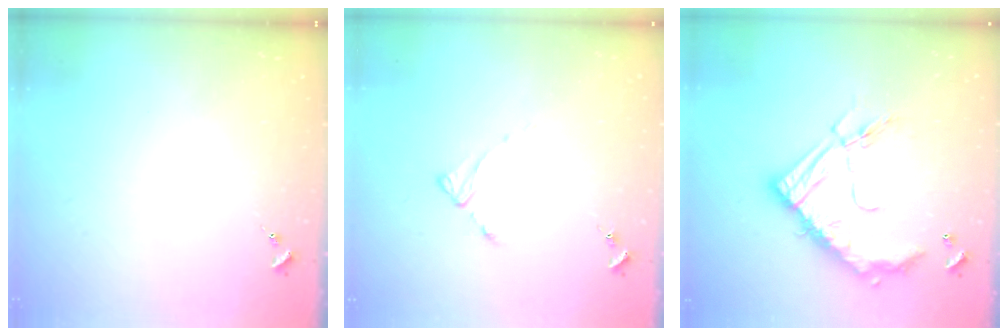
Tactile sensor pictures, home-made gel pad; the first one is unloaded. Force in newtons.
{"total": 2.5, "press": 2.5, "slide": 0.3}
{"total": 20.3, "press": 20.2, "slide": 1.9}